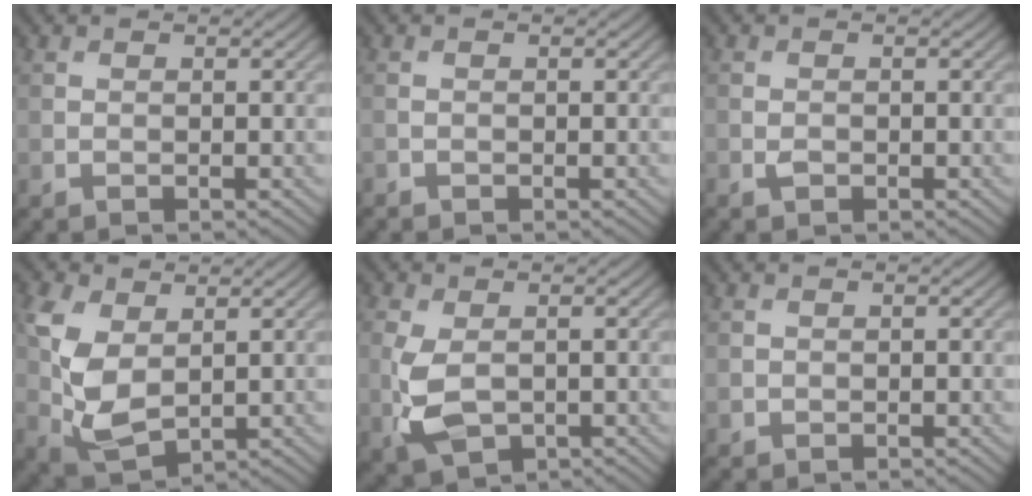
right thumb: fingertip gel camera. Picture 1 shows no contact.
{"total": 0.5, "force": [-0.4, 0.3, 0.0], "torque": [0.001, -0.004, -0.009]}
{"total": 0.9, "force": [-0.4, 0.6, 0.6], "torque": [-0.011, -0.002, -0.008]}
{"total": 7.8, "force": [1.4, 4.7, 6.1], "torque": [-0.161, -0.001, 0.026]}
{"total": 6.4, "force": [-1.2, 4.0, 4.9], "torque": [-0.130, -0.013, -0.020]}
{"total": 0.8, "force": [-0.1, 0.8, 0.1], "torque": [-0.002, -0.007, -0.001]}